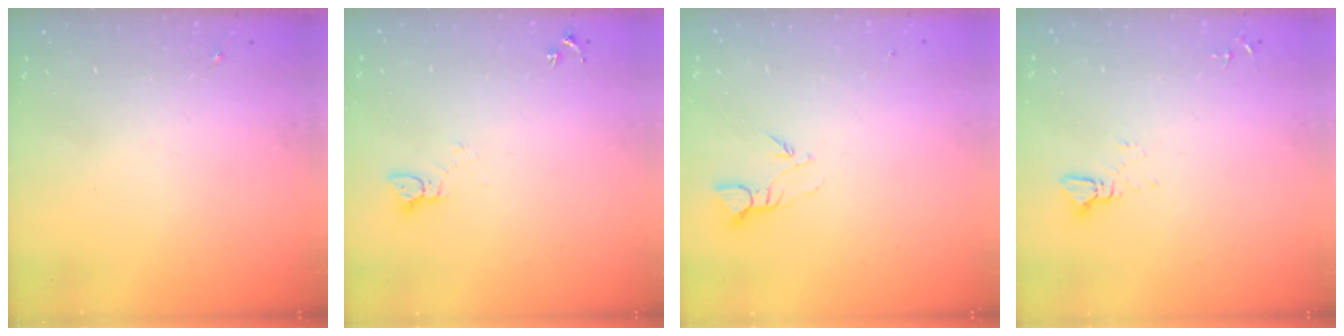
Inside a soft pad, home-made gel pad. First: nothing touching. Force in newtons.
{"total": 2.2, "press": 2.2, "slide": 0.2}
{"total": 3.4, "press": 3.4, "slide": 0.2}
{"total": 2.4, "press": 2.4, "slide": 0.1}